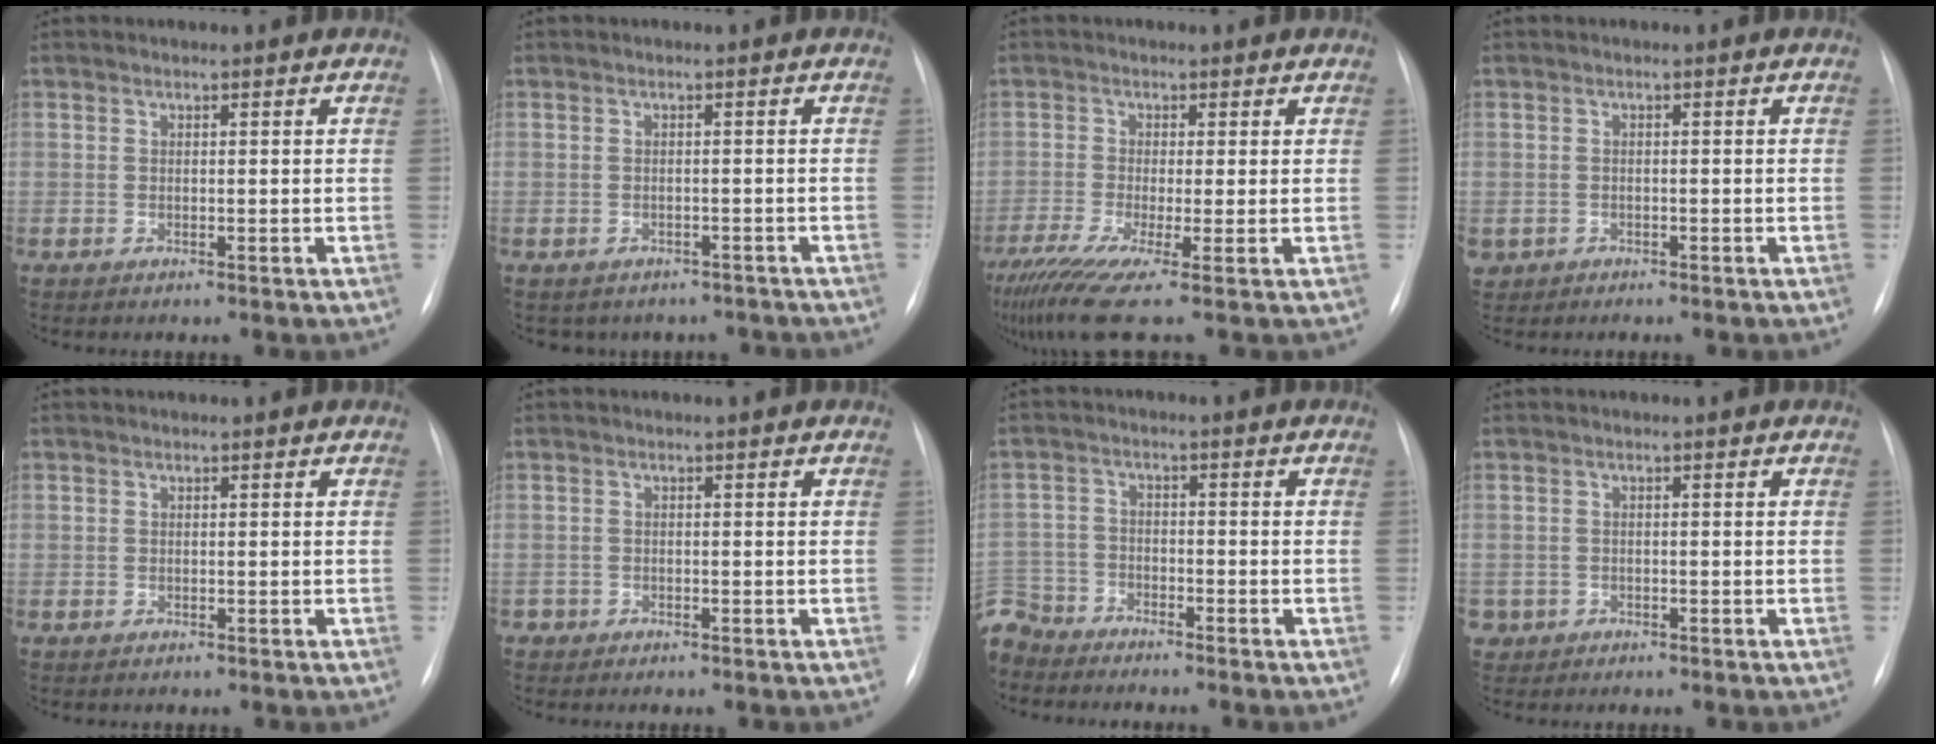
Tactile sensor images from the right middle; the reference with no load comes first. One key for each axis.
{"total": 6.5, "fx": -5.5, "fy": 3.5, "fz": 0.5, "tx": 0.004, "ty": 0.019, "tz": -0.056}
{"total": 9.3, "fx": -5.8, "fy": 0.4, "fz": 7.3, "tx": -0.130, "ty": -0.030, "tz": -0.102}
{"total": 2.5, "fx": -1.5, "fy": 2.0, "fz": 0.3, "tx": -0.008, "ty": 0.001, "tz": -0.023}
{"total": 0.0}
{"total": 0.7, "fx": -0.5, "fy": 0.6, "fz": -0.1, "tx": -0.002, "ty": 0.003, "tz": -0.010}
{"total": 7.6, "fx": -7.0, "fy": 2.9, "fz": 0.4, "tx": -0.014, "ty": -0.003, "tz": -0.139}
{"total": 1.8, "fx": -0.8, "fy": 1.6, "fz": 0.0, "tx": -0.001, "ty": 0.007, "tz": -0.010}